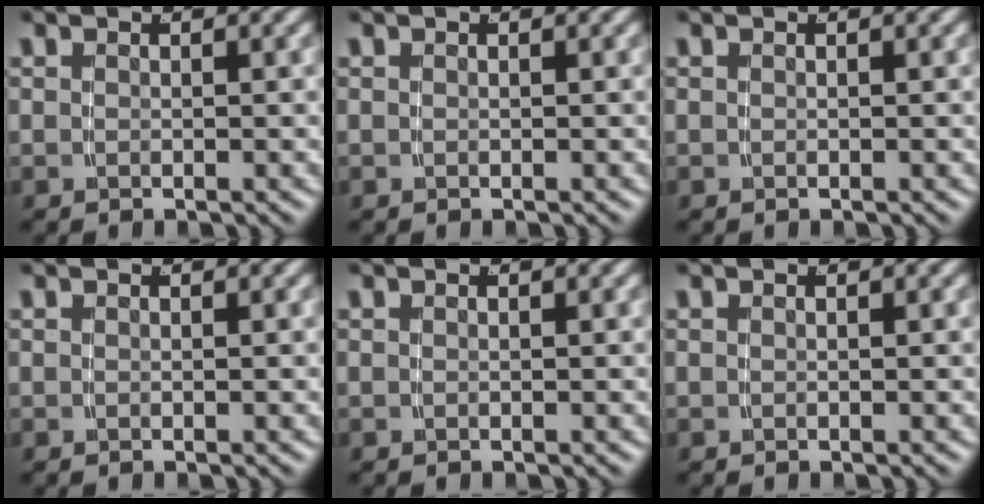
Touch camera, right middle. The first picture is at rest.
{"total": 0.0}
{"total": 0.0}
{"total": 0.0}
{"total": 0.0}
{"total": 0.0}